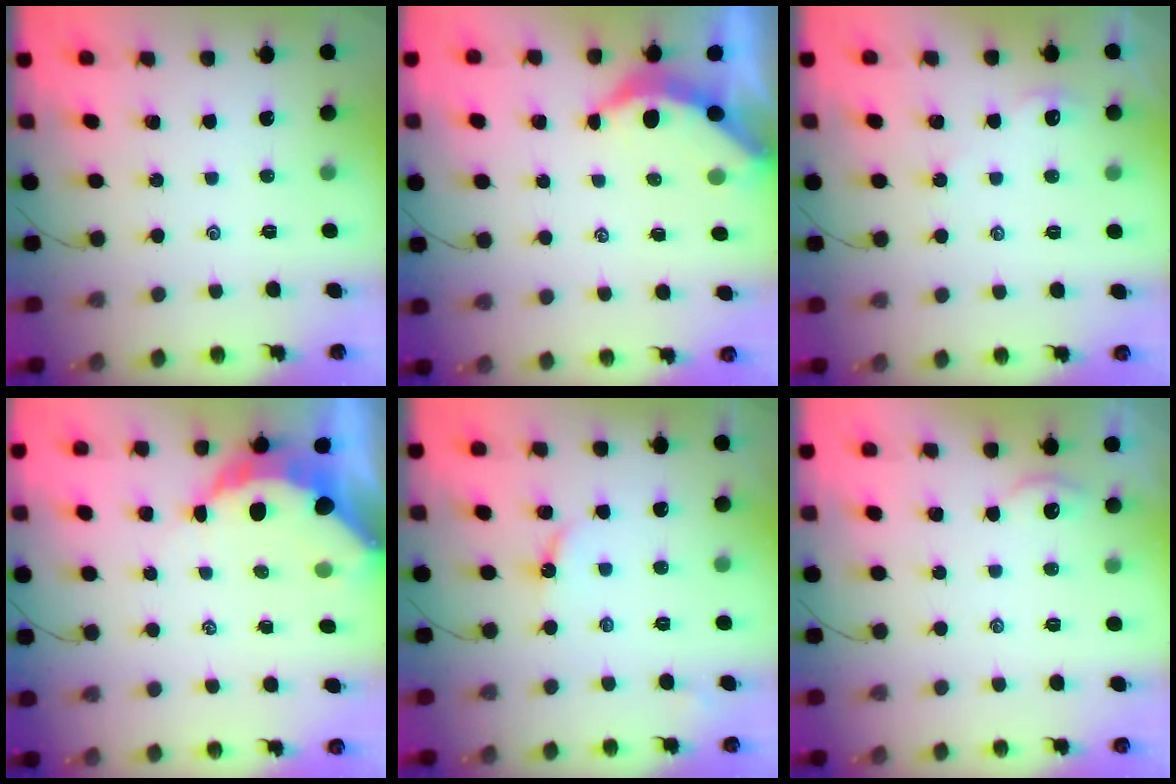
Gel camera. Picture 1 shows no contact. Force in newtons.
{"total": 3.8, "press": 3.8, "slide": 0.4}
{"total": 2.9, "press": 2.9, "slide": 0.4}
{"total": 8.0, "press": 8.0, "slide": 0.8}
{"total": 2.8, "press": 2.8, "slide": 0.2}
{"total": 1.2, "press": 1.2, "slide": 0.2}